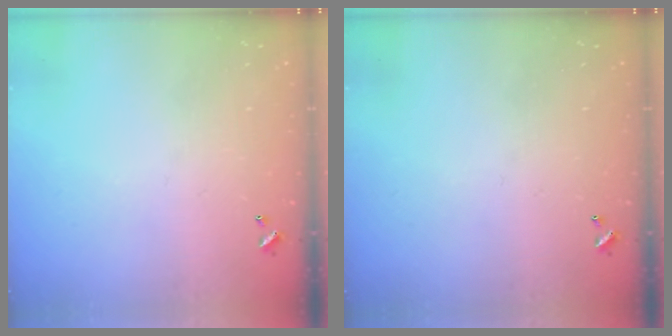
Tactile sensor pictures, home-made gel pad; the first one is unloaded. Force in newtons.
{"total": 0.0}